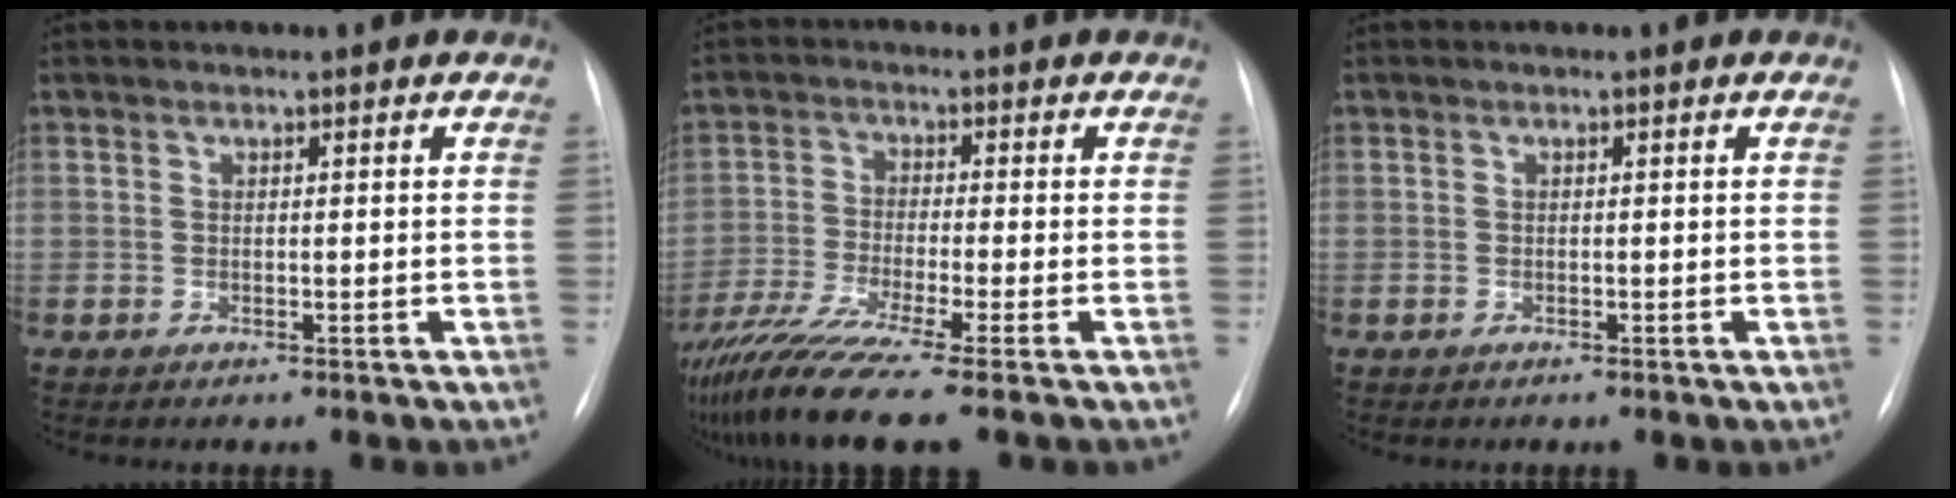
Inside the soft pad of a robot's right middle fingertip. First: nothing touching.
{"total": 10.8, "force": [-8.3, -1.2, 6.8], "torque": [-0.128, -0.039, -0.141]}
{"total": 0.0}